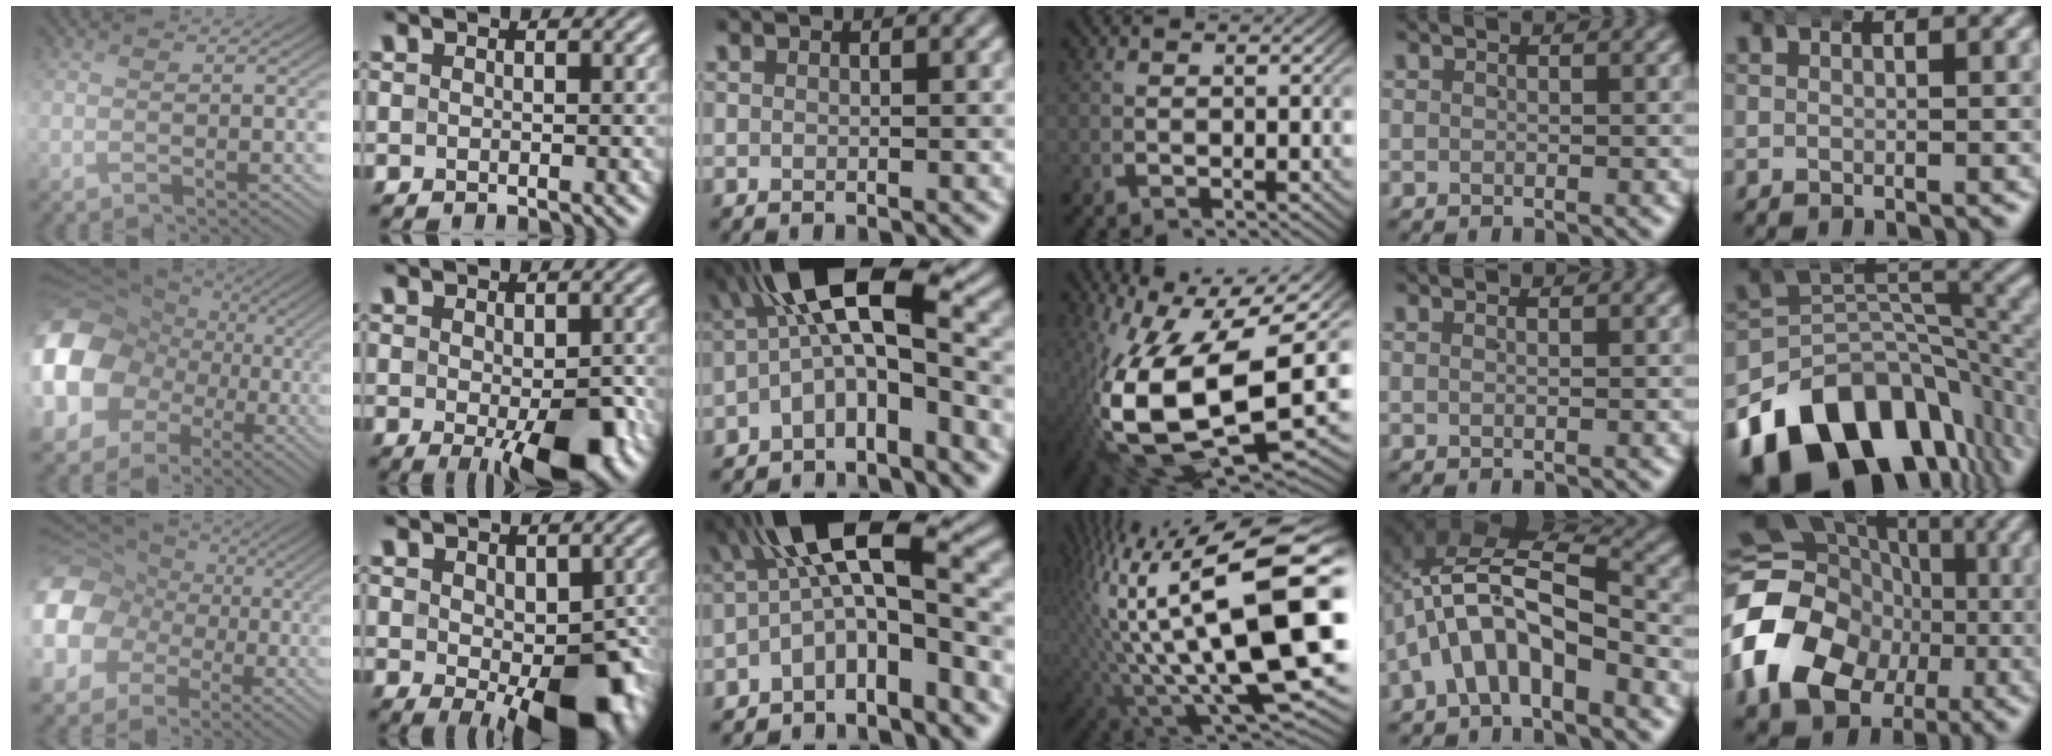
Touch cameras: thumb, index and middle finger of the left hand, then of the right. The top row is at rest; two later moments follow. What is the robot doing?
{"motion": "wrap", "object": "arm wrap"}